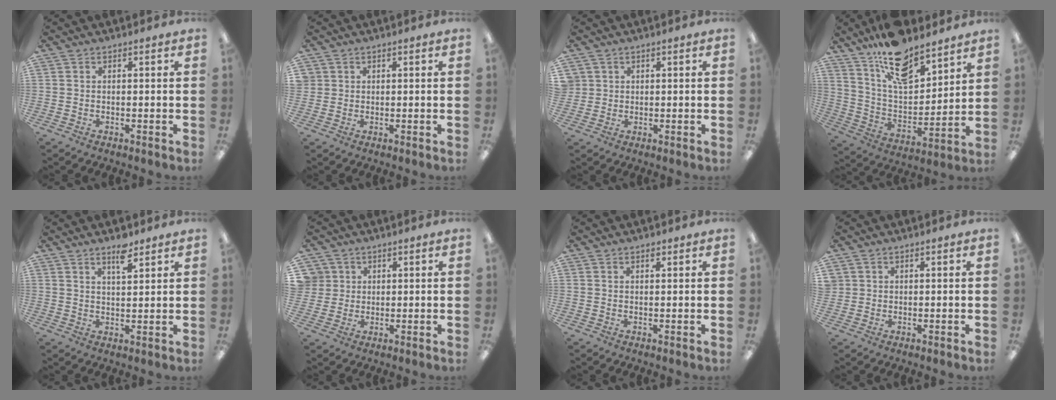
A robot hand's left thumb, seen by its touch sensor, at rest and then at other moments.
{"total": 1.5, "force": [0.6, 1.4, -0.2], "torque": [0.002, 0.000, 0.011]}
{"total": 2.2, "force": [0.7, 2.0, -0.4], "torque": [0.001, 0.003, 0.014]}
{"total": 16.1, "force": [12.8, 6.3, 7.5], "torque": [-0.132, -0.082, 0.226]}
{"total": 5.1, "force": [3.9, 1.5, 2.9], "torque": [-0.043, -0.021, 0.065]}
{"total": 4.5, "force": [1.7, 4.2, -0.3], "torque": [0.002, 0.000, 0.030]}
{"total": 1.0, "force": [0.8, 0.3, 0.4], "torque": [-0.009, 0.000, 0.015]}
{"total": 1.3, "force": [0.6, 1.2, -0.2], "torque": [0.002, 0.001, 0.012]}